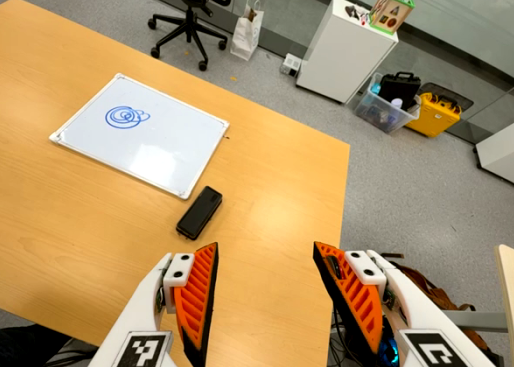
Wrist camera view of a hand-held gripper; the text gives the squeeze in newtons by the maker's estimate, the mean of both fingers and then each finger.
{"total": 0.0}